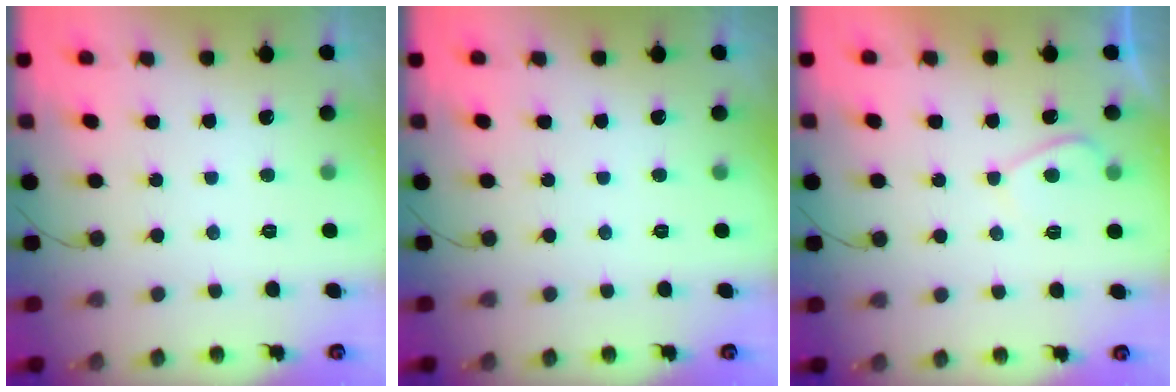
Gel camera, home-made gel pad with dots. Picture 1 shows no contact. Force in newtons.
{"total": 0.0}
{"total": 2.7, "press": 2.7, "slide": 0.4}